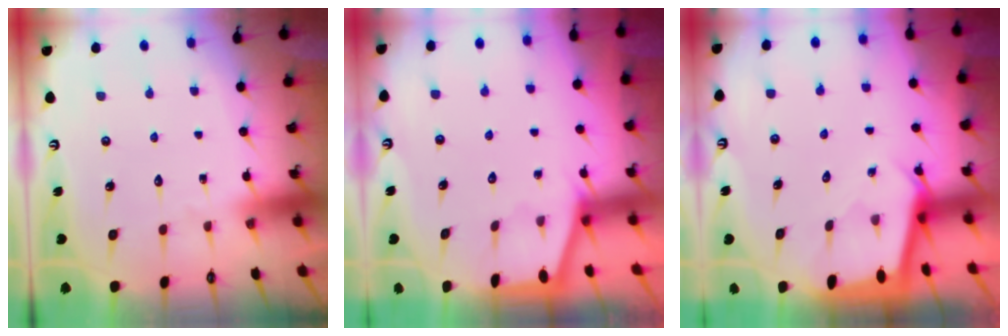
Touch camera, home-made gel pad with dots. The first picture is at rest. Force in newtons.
{"total": 1.2, "press": 1.2, "slide": 0.3}
{"total": 2.4, "press": 2.4, "slide": 0.1}